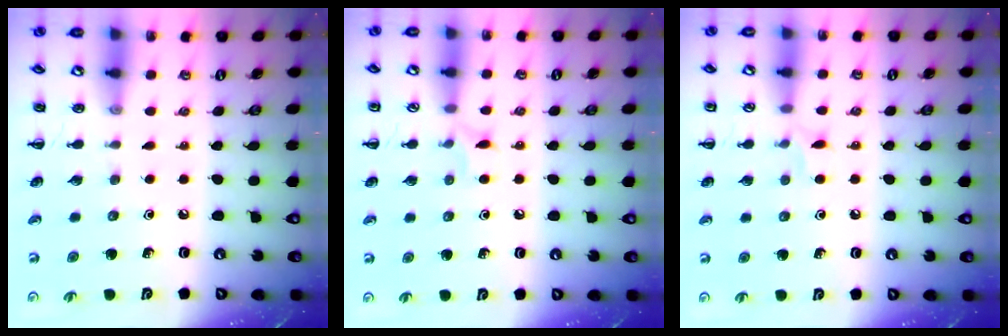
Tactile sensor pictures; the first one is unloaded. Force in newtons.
{"total": 4.7, "press": 4.3, "slide": 1.8}
{"total": 3.6, "press": 3.4, "slide": 1.2}